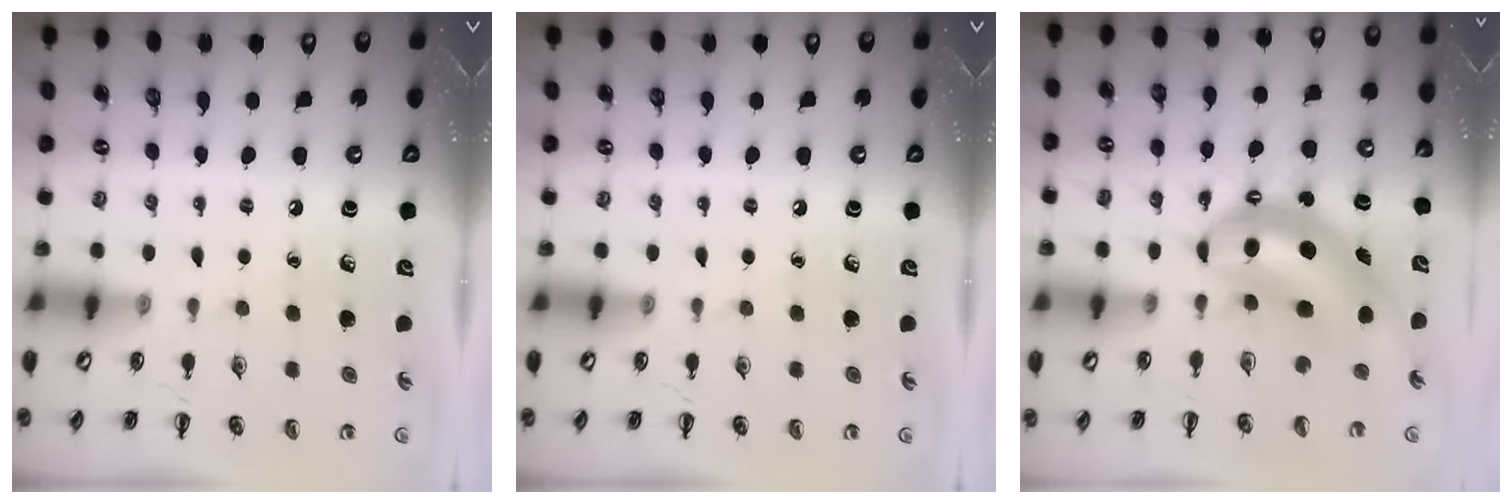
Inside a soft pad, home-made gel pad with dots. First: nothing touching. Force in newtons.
{"total": 0.0}
{"total": 7.1, "press": 6.9, "slide": 1.8}